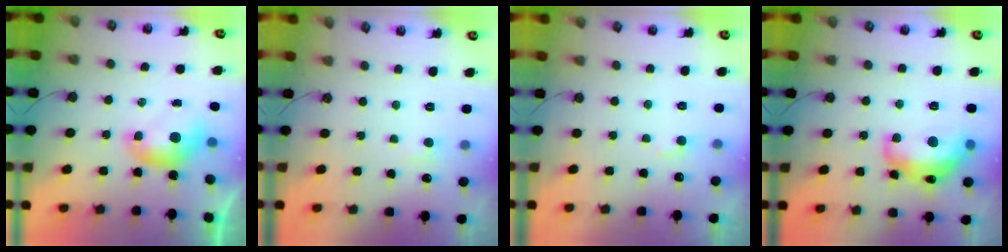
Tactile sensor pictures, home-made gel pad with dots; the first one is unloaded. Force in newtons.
{"total": 1.9, "press": 1.8, "slide": 0.6}
{"total": 2.8, "press": 2.8, "slide": 0.5}
{"total": 9.0, "press": 8.9, "slide": 0.9}